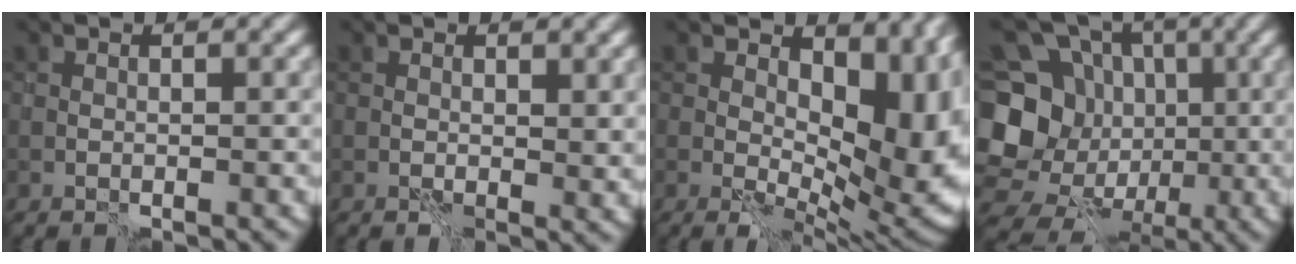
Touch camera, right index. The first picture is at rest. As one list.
[{"total": 2.2, "force": [0.7, 1.3, 1.6], "torque": [-0.022, -0.007, 0.015]}, {"total": 13.0, "force": [3.2, 7.3, 10.3], "torque": [-0.125, -0.024, 0.073]}, {"total": 12.7, "force": [-1.4, 11.2, 5.8], "torque": [-0.125, 0.003, -0.035]}]